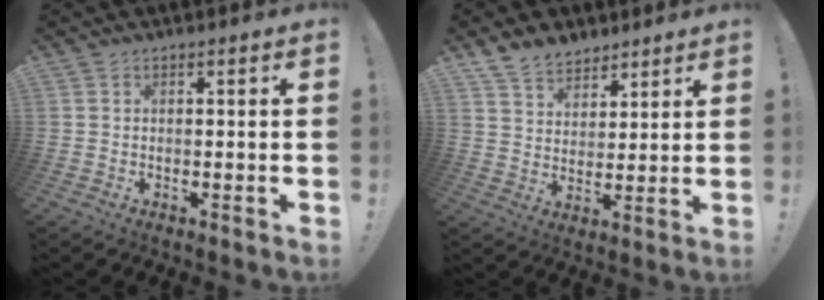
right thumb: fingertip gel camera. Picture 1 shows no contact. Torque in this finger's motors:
{"motor_torque": [0.32, 1.32, 0.85, 0.48, -0.01]}